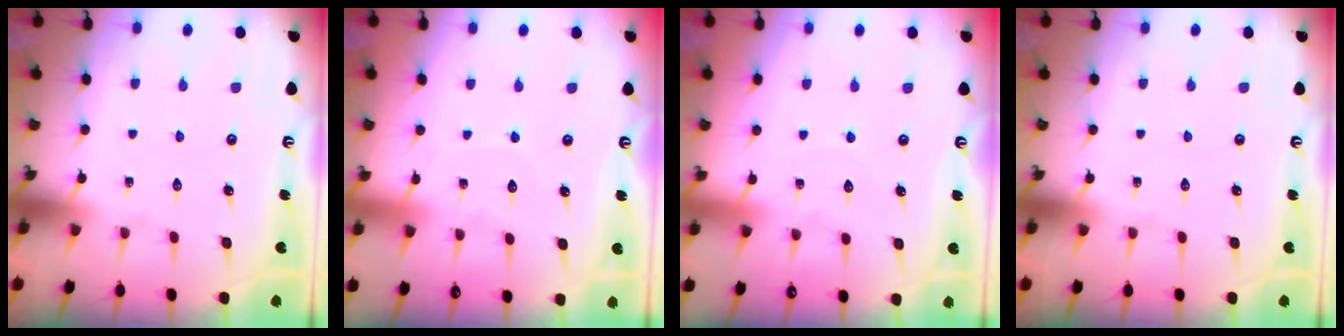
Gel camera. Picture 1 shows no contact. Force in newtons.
{"total": 3.5, "press": 3.5, "slide": 0.4}
{"total": 2.9, "press": 2.9, "slide": 0.2}
{"total": 0.0}